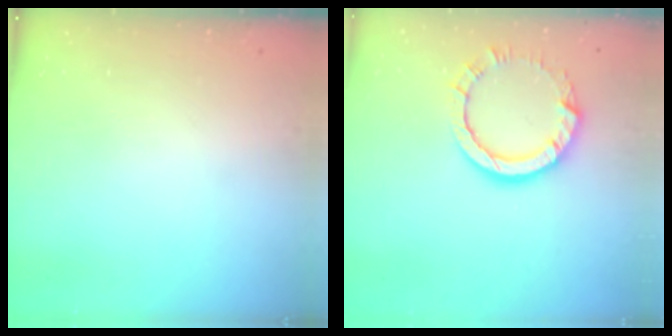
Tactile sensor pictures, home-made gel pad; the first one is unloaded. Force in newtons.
{"total": 9.7, "press": 9.6, "slide": 0.7}